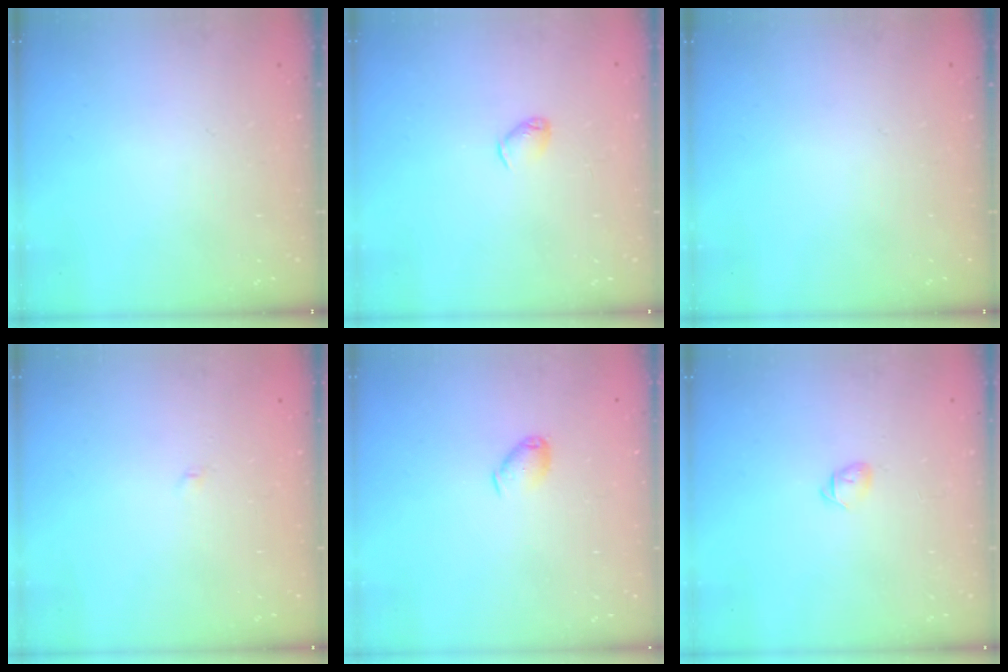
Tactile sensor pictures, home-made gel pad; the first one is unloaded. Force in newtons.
{"total": 3.1, "press": 3.1, "slide": 0.5}
{"total": 0.0}
{"total": 2.0, "press": 2.0, "slide": 0.2}
{"total": 6.0, "press": 6.0, "slide": 0.4}
{"total": 3.7, "press": 3.6, "slide": 0.9}